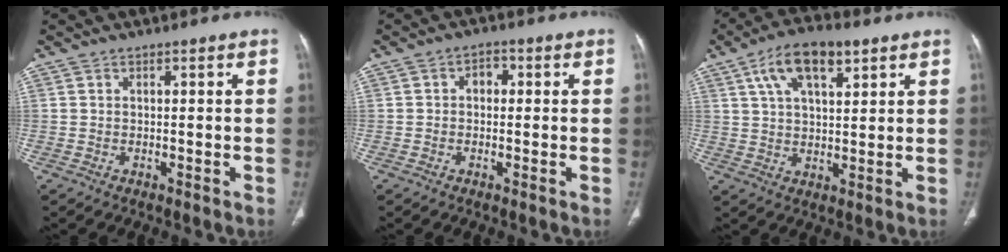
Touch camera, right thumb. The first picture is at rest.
{"total": 2.5, "force": [0.1, 1.9, 1.6], "torque": [-0.011, 0.010, -0.005]}
{"total": 11.4, "force": [5.6, 5.1, 8.5], "torque": [-0.139, -0.002, 0.098]}